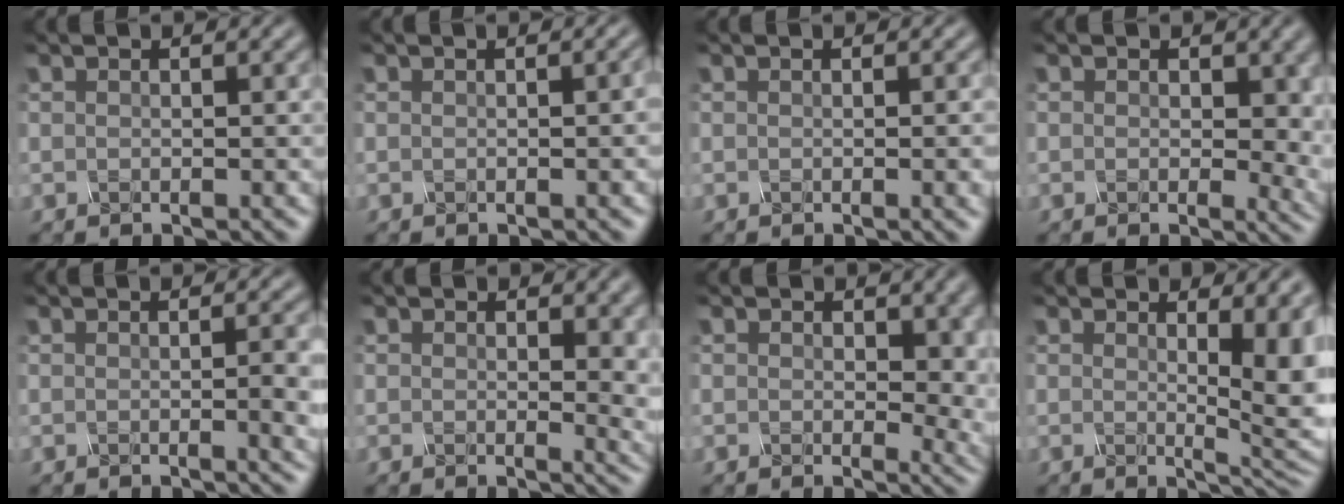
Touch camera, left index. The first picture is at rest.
{"total": 1.4, "force": [0.0, 0.4, 1.4], "torque": [-0.013, 0.005, -0.002]}
{"total": 1.8, "force": [-0.1, 0.5, 1.7], "torque": [-0.016, 0.000, -0.003]}
{"total": 5.3, "force": [0.5, 3.4, 4.1], "torque": [-0.033, -0.007, 0.005]}
{"total": 3.5, "force": [-0.2, 1.0, 3.3], "torque": [-0.034, 0.001, -0.003]}
{"total": 4.2, "force": [0.6, 1.9, 3.7], "torque": [-0.035, -0.007, 0.007]}
{"total": 6.2, "force": [0.7, 4.0, 4.8], "torque": [-0.043, -0.008, 0.011]}
{"total": 7.4, "force": [1.4, 2.4, 6.9], "torque": [-0.066, -0.010, 0.021]}